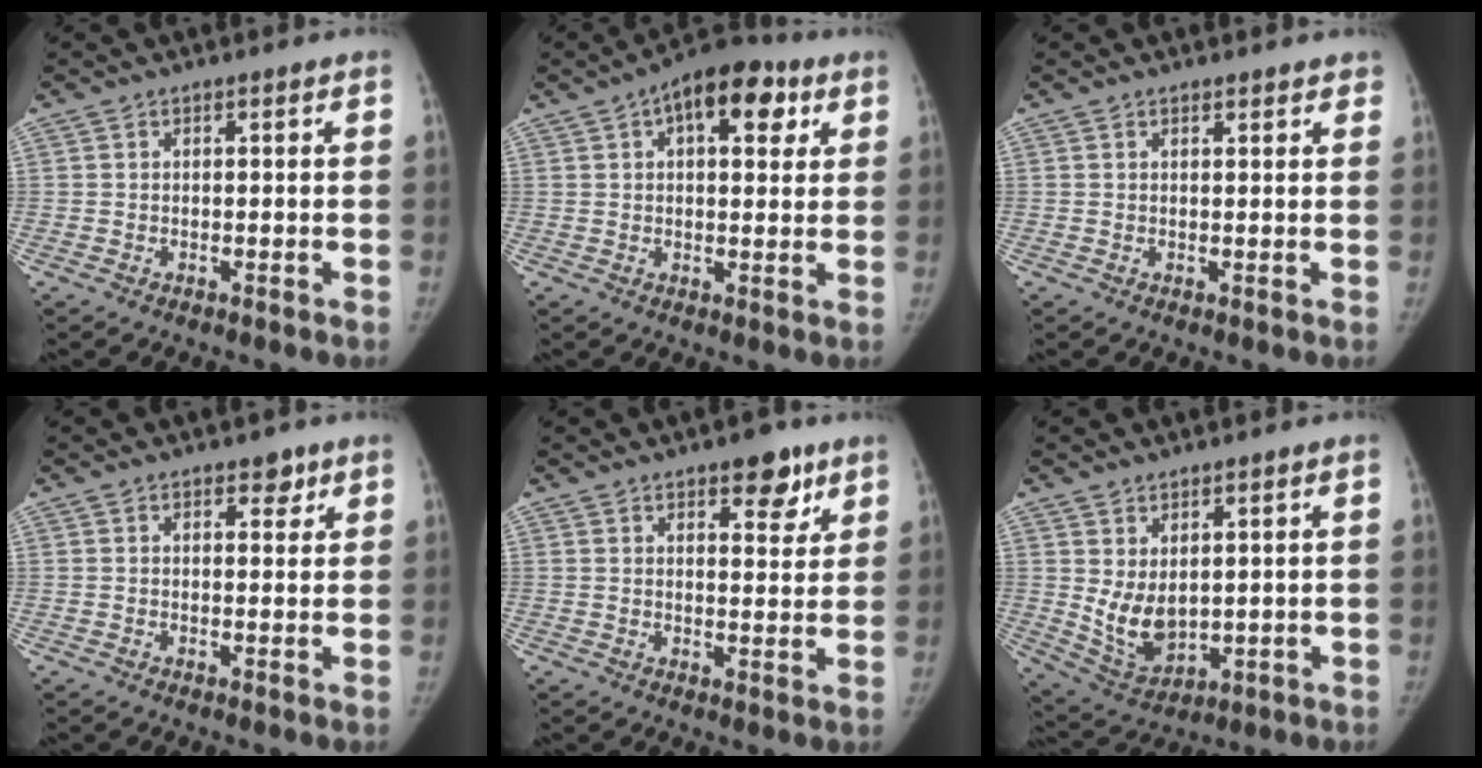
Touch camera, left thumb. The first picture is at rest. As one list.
[{"total": 12.6, "force": [5.2, 6.4, 9.5], "torque": [-0.099, 0.008, 0.068]}, {"total": 2.0, "force": [1.6, 0.8, 0.7], "torque": [0.006, -0.004, 0.017]}, {"total": 2.7, "force": [1.7, 1.5, 1.4], "torque": [-0.001, -0.009, 0.024]}, {"total": 7.2, "force": [4.5, 3.1, 4.7], "torque": [-0.035, -0.023, 0.059]}, {"total": 8.1, "force": [1.6, 4.9, 6.2], "torque": [-0.096, -0.024, 0.053]}]